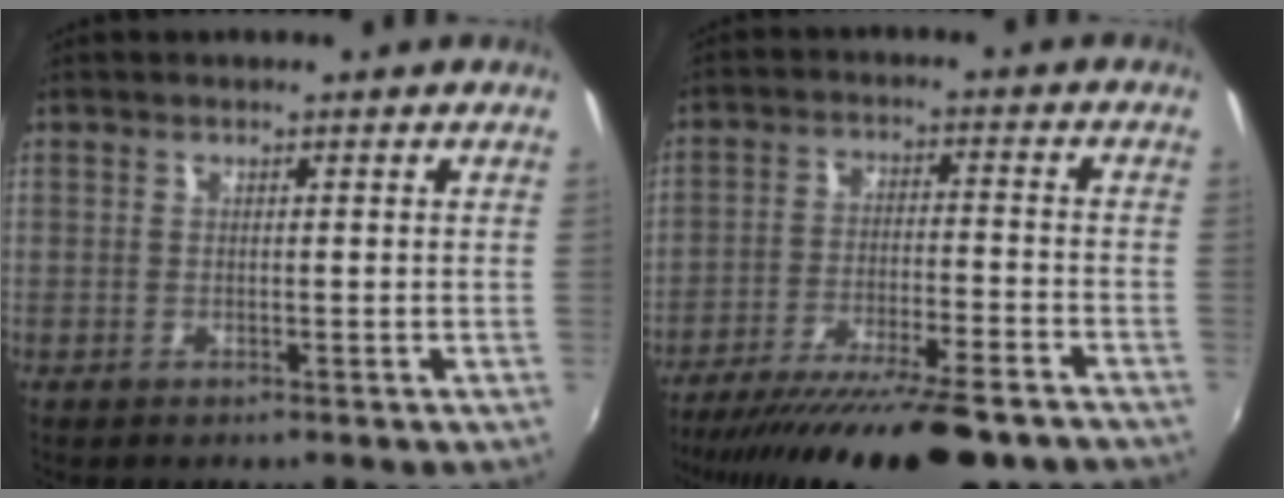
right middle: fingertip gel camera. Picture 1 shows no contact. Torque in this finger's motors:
{"motor_torque": [1.07, -1.07, 0.54, 0.21]}